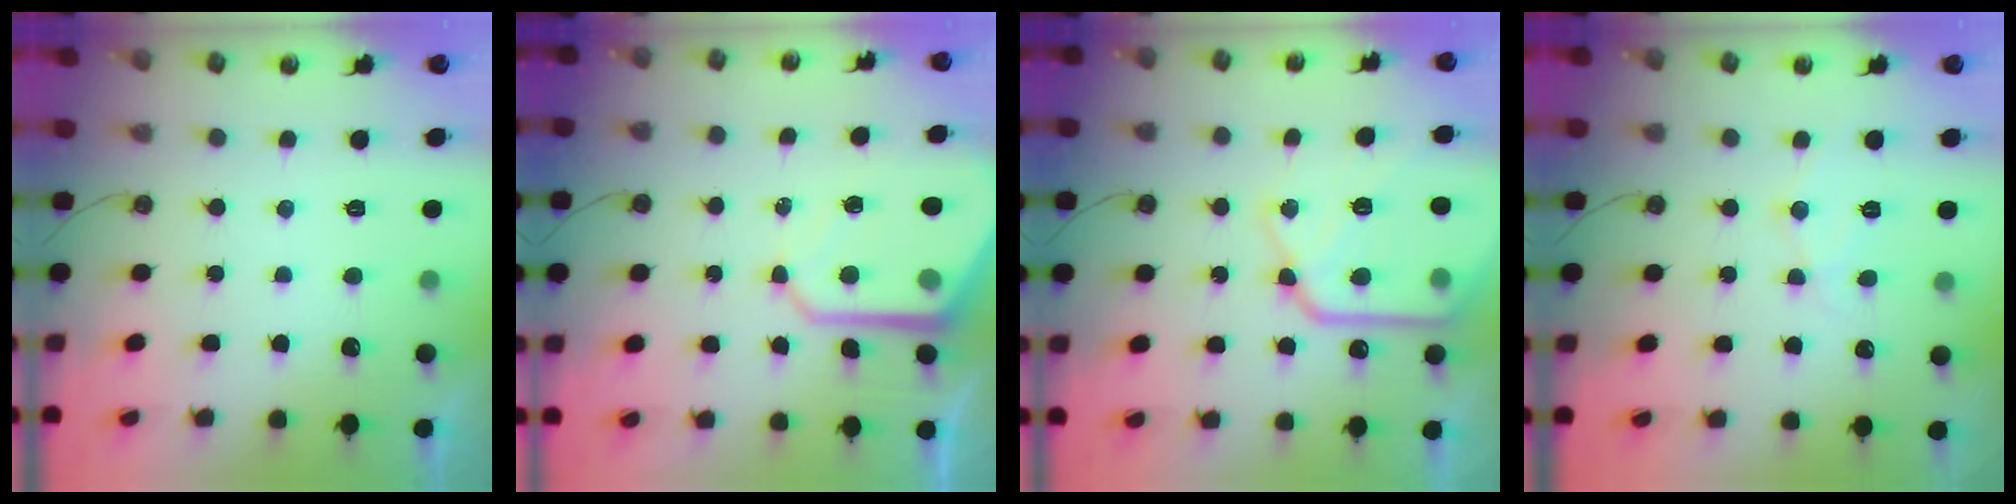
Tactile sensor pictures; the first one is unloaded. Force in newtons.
{"total": 9.6, "press": 9.6, "slide": 0.8}
{"total": 19.6, "press": 19.5, "slide": 1.1}
{"total": 7.3, "press": 7.3, "slide": 0.6}